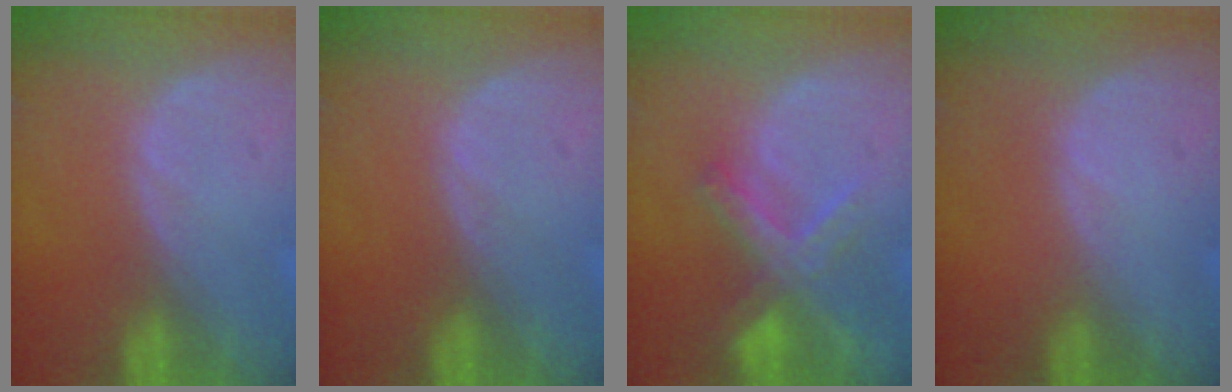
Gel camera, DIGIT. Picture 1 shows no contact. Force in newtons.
{"total": 0.0}
{"total": 6.9, "press": 6.1, "slide": 3.2}
{"total": 0.0}